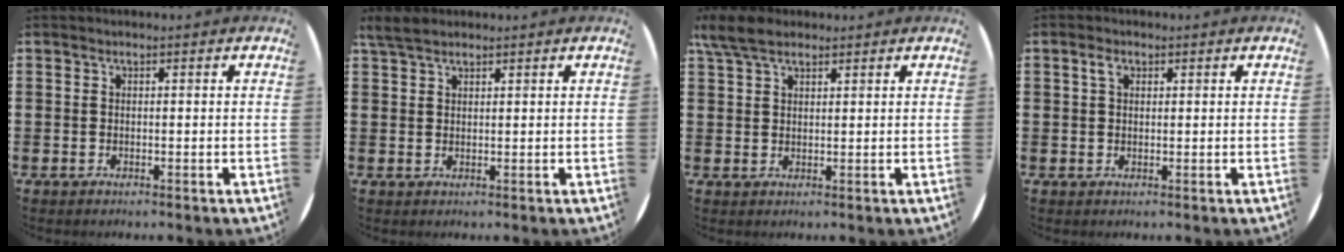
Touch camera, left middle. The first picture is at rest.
{"total": 2.6, "force": [2.2, 0.8, 1.1], "torque": [-0.018, 0.003, 0.039]}
{"total": 4.7, "force": [3.6, 1.8, 2.5], "torque": [-0.049, 0.001, 0.067]}
{"total": 1.8, "force": [0.9, 1.1, 1.1], "torque": [-0.017, 0.003, 0.015]}